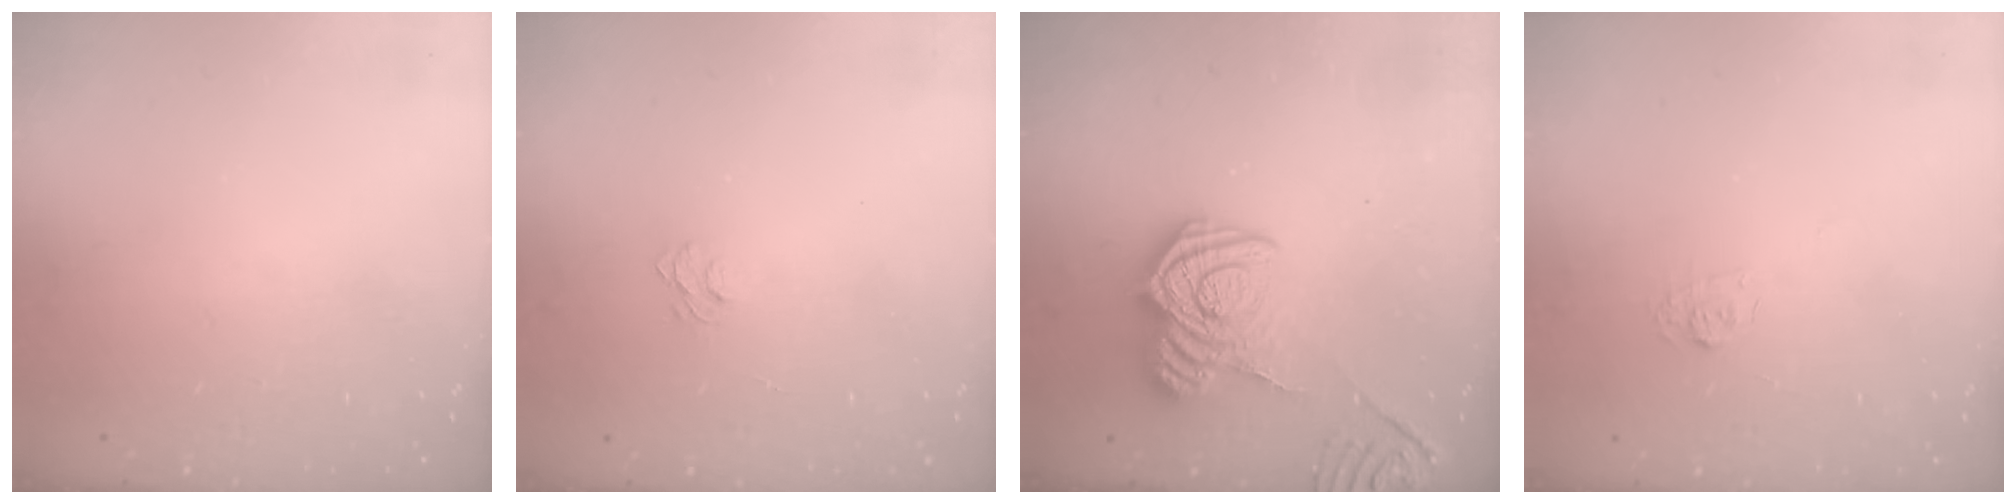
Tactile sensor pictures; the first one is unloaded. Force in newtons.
{"total": 3.5, "press": 3.5, "slide": 0.3}
{"total": 13.9, "press": 13.8, "slide": 1.0}
{"total": 4.3, "press": 4.2, "slide": 0.6}